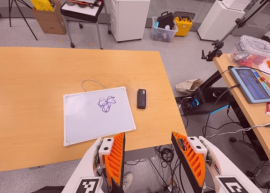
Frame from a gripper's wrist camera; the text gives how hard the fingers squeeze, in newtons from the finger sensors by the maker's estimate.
{"total": 0.0}